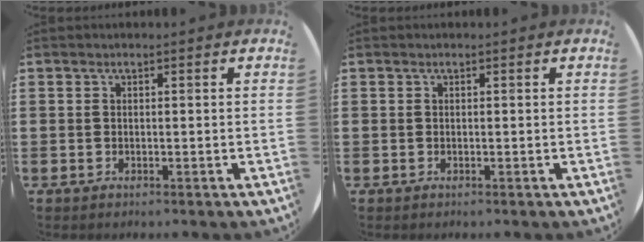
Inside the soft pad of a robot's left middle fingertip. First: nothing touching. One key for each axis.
{"total": 0.0}